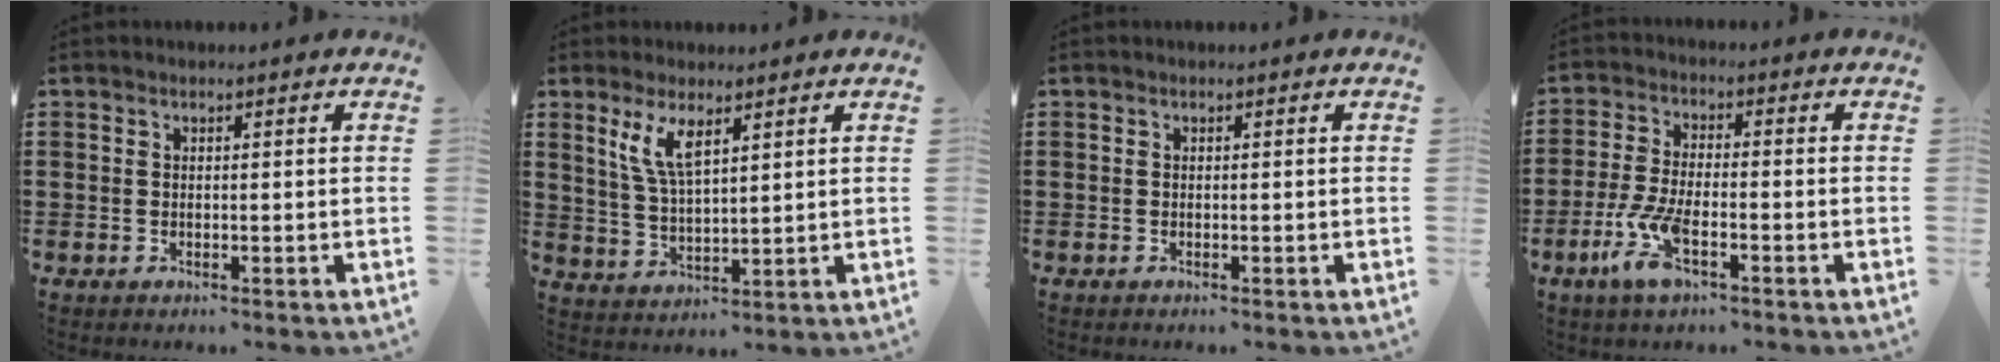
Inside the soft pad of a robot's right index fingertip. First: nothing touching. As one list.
[{"total": 6.0, "force": [3.2, 2.0, 4.7], "torque": [-0.100, 0.003, 0.056]}, {"total": 0.0}, {"total": 6.9, "force": [-3.2, 2.0, 5.8], "torque": [-0.144, -0.020, -0.061]}]